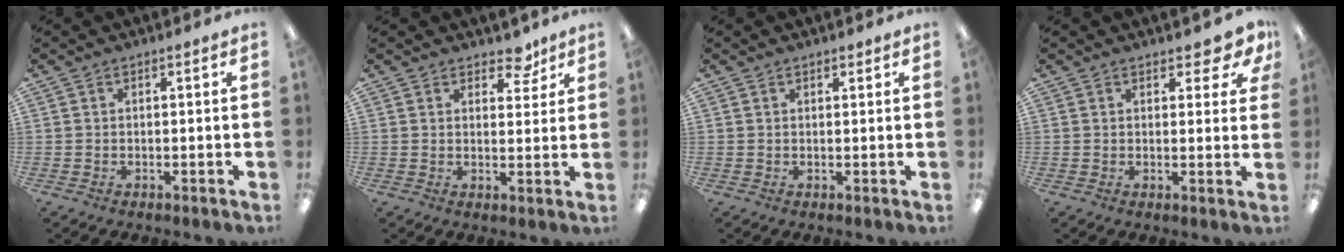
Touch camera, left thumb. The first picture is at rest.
{"total": 5.7, "force": [4.3, 3.0, 2.1], "torque": [-0.012, -0.024, 0.072]}
{"total": 1.2, "force": [1.0, 0.6, 0.2], "torque": [-0.004, 0.000, 0.020]}
{"total": 4.1, "force": [3.2, 1.8, 1.8], "torque": [-0.017, -0.013, 0.054]}